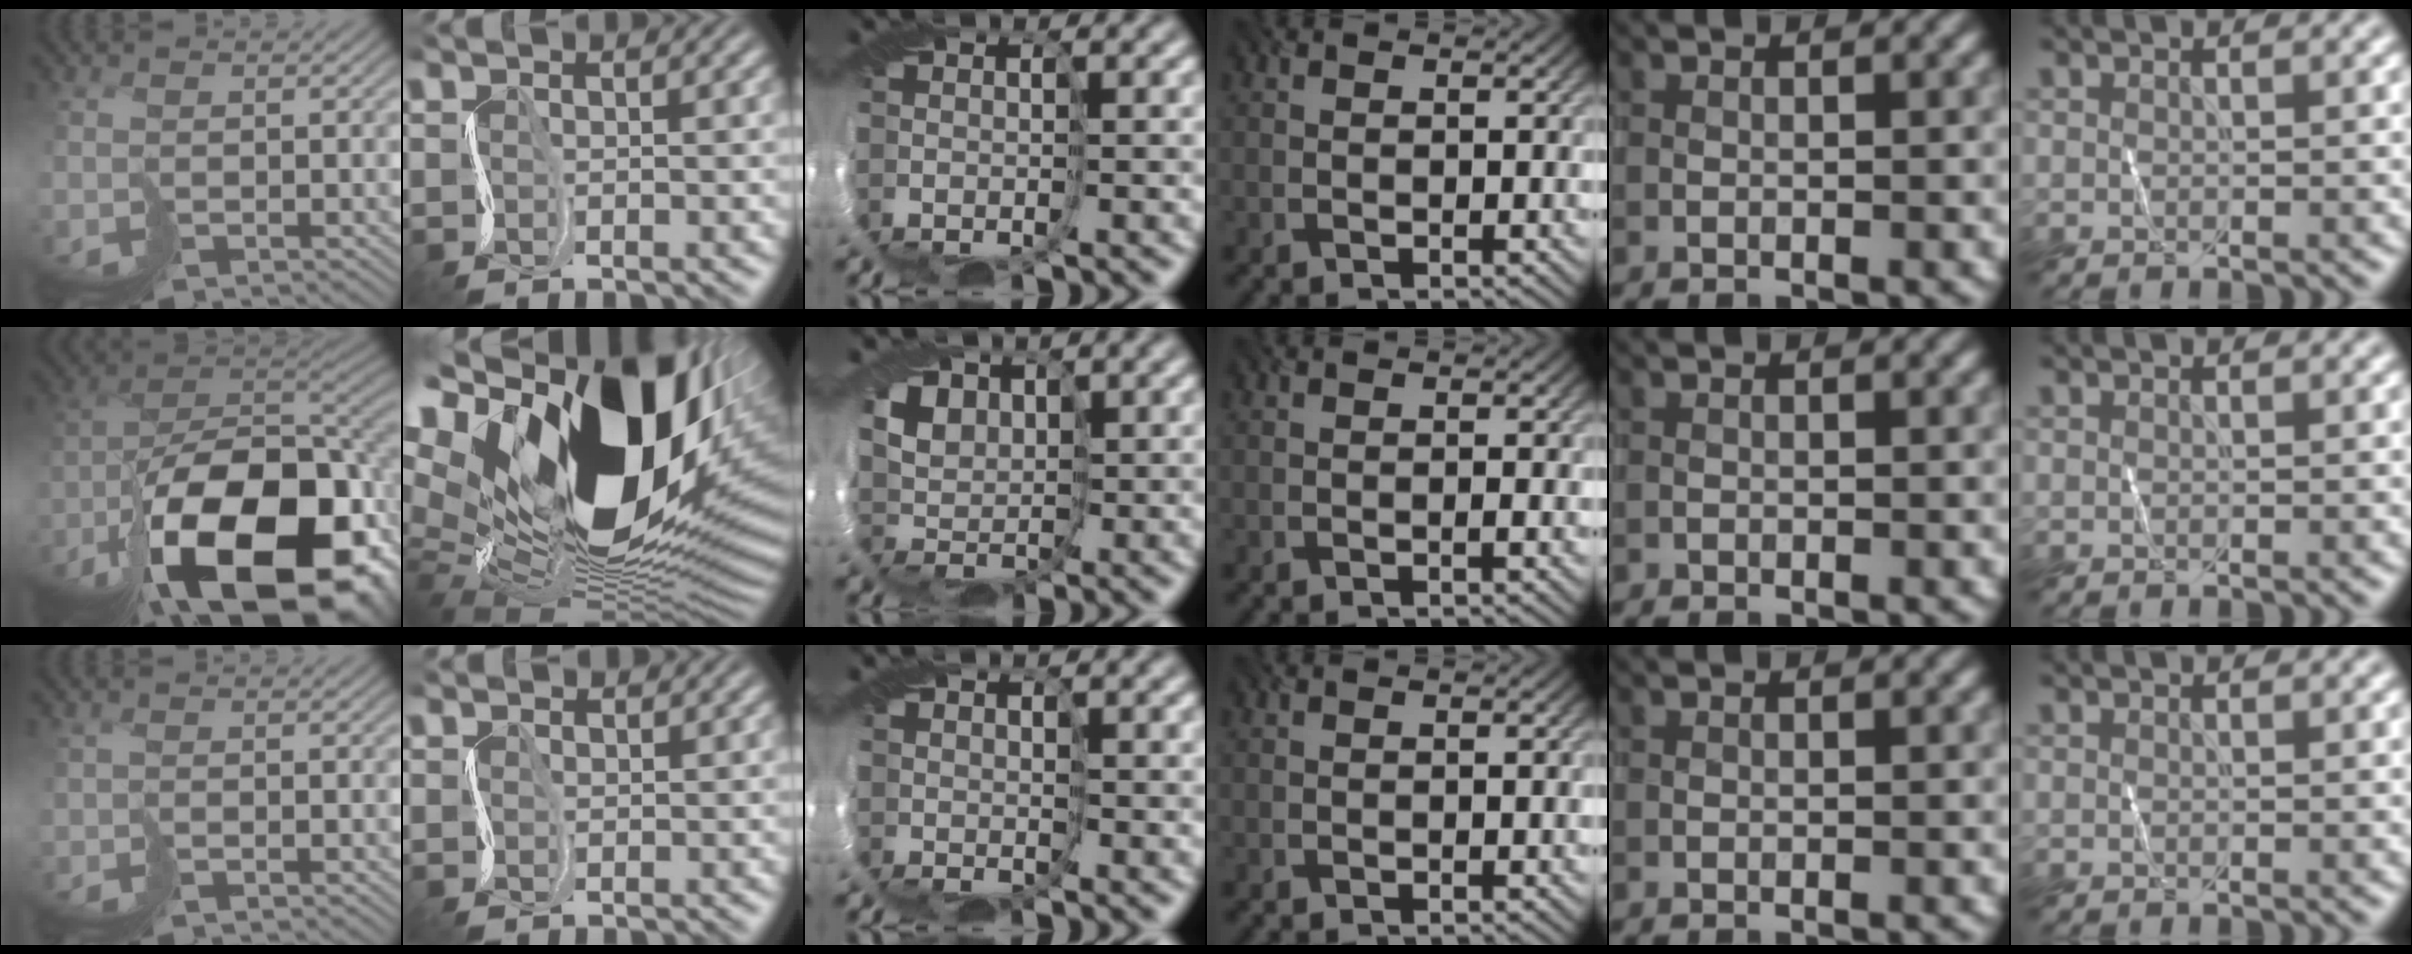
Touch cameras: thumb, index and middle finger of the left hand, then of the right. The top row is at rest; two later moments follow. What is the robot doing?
{"motion": "cut", "object": "paper"}